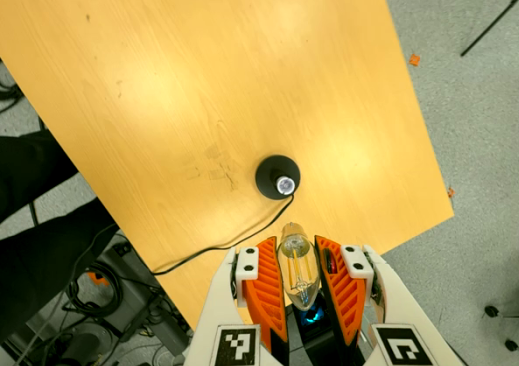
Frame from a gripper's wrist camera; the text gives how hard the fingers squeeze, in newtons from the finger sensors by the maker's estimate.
{"total": 12.6, "left": 13.3, "right": 12.0}